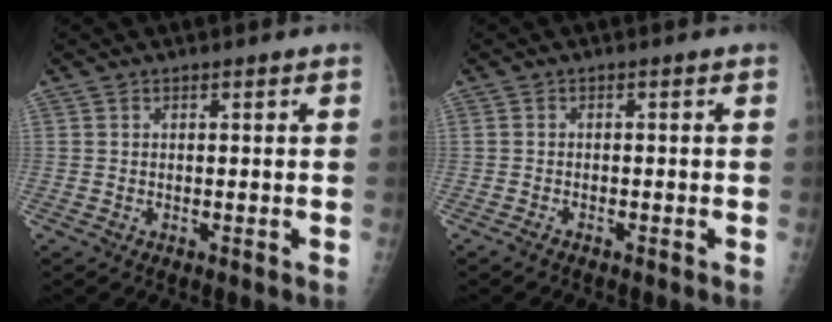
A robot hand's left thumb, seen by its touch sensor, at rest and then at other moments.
{"total": 0.9, "force": [-0.8, 0.2, 0.4], "torque": [-0.007, -0.001, -0.017]}